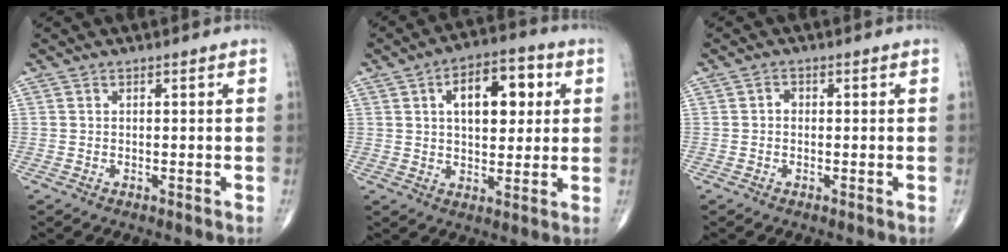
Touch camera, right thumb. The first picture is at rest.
{"total": 12.4, "force": [3.3, 6.7, 9.9], "torque": [-0.112, 0.008, 0.046]}
{"total": 1.1, "force": [-0.2, 0.9, 0.6], "torque": [-0.004, 0.003, -0.007]}